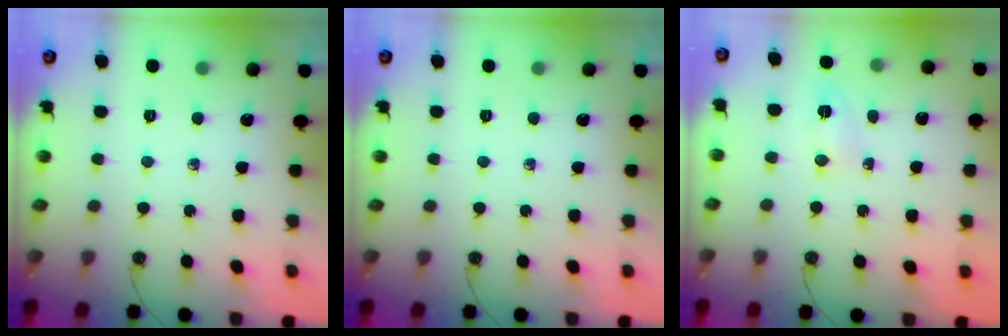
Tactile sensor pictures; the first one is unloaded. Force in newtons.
{"total": 0.0}
{"total": 3.0, "press": 2.8, "slide": 1.1}